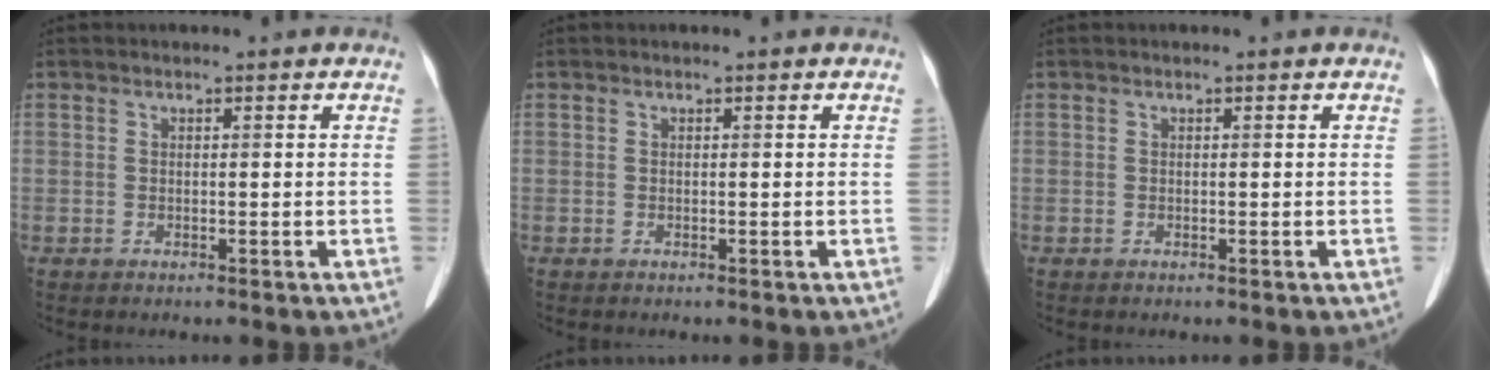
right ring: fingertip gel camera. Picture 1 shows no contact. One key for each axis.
{"total": 0.0}
{"total": 0.0}